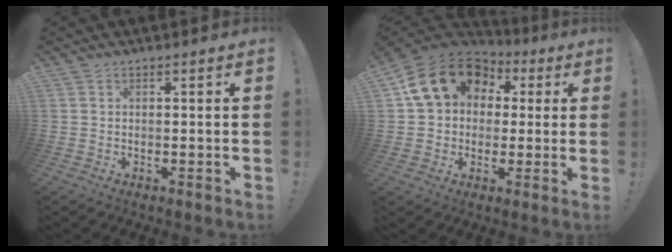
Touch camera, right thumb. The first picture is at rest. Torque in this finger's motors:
{"motor_torque": [0.62, 0.68, 0.58, 0.58, 0.09]}